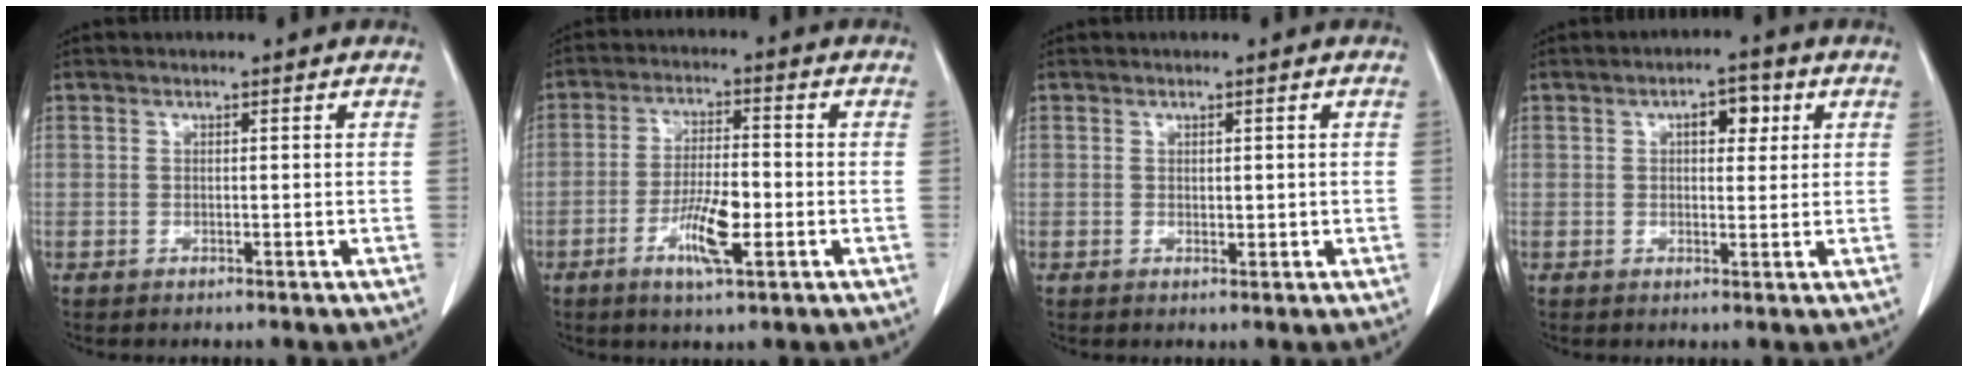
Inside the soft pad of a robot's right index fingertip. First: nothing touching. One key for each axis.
{"total": 7.5, "fx": -2.6, "fy": 1.5, "fz": 6.8, "tx": -0.130, "ty": -0.002, "tz": -0.043}
{"total": 0.9, "fx": 0.3, "fy": 0.6, "fz": 0.7, "tx": -0.008, "ty": -0.001, "tz": 0.009}
{"total": 4.2, "fx": 1.5, "fy": 2.0, "fz": 3.3, "tx": -0.046, "ty": 0.012, "tz": 0.019}